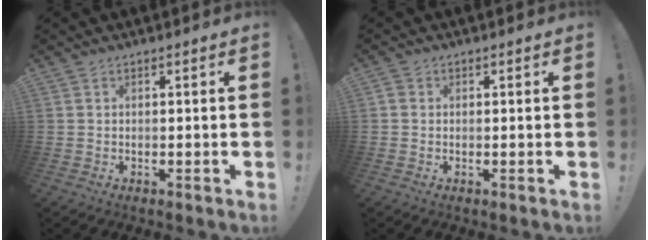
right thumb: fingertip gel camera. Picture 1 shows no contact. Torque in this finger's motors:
{"motor_torque": [0.00, 0.00, -0.03, -0.01, 0.03]}